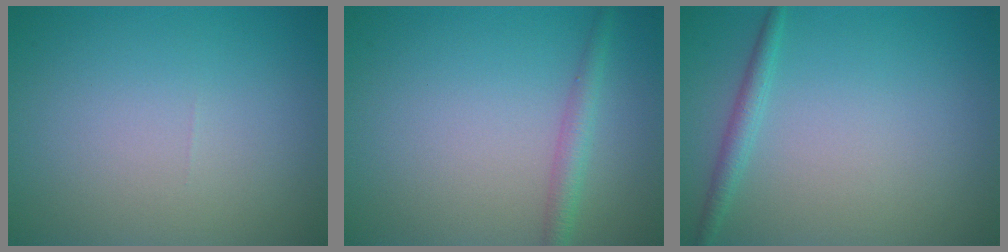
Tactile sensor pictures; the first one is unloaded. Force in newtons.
{"total": 2.0, "press": 2.0, "slide": 0.0}
{"total": 1.5, "press": 1.5, "slide": 0.1}